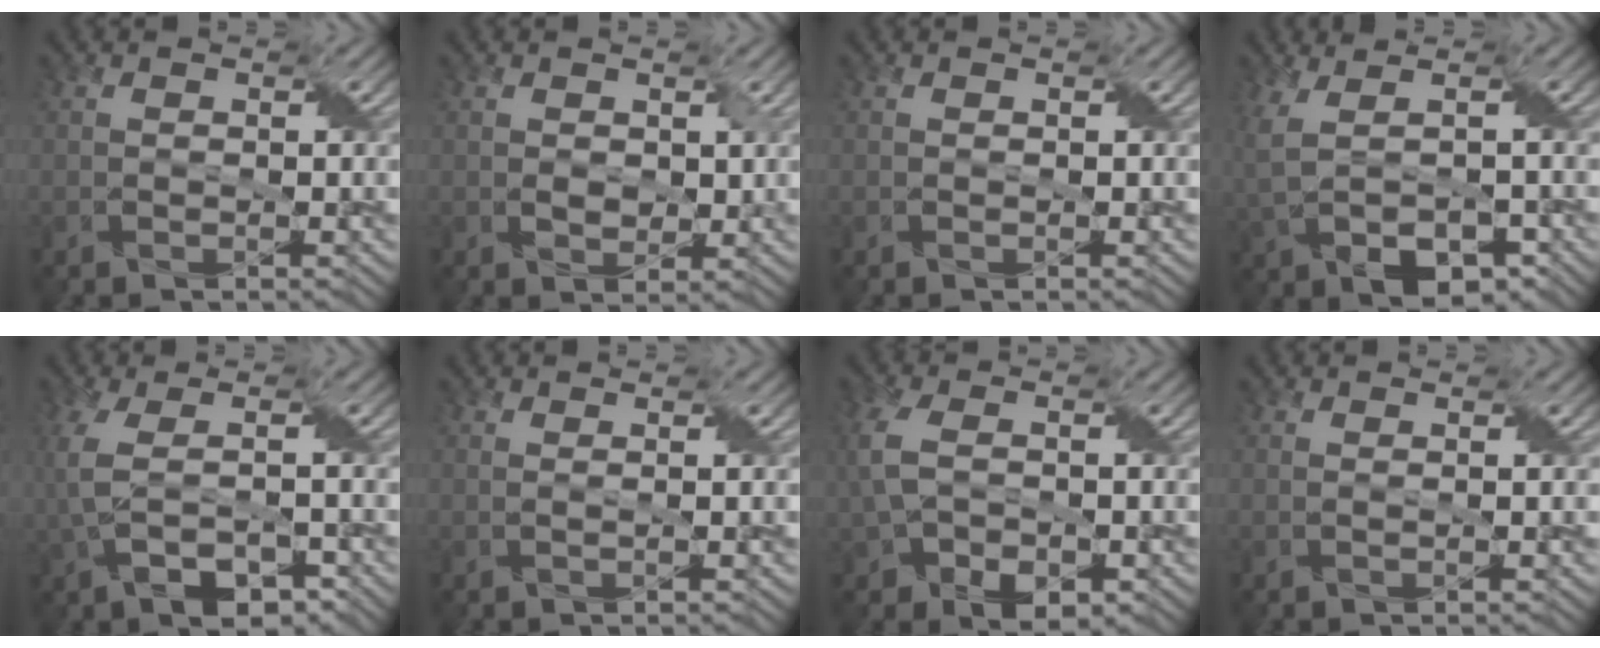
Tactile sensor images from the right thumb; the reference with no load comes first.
{"total": 2.2, "force": [0.6, 1.6, 1.4], "torque": [-0.030, -0.006, 0.015]}
{"total": 0.0}
{"total": 7.3, "force": [-0.5, 4.3, 5.9], "torque": [-0.131, -0.023, 0.016]}
{"total": 7.4, "force": [-1.4, 3.6, 6.3], "torque": [-0.152, -0.014, -0.023]}
{"total": 0.8, "force": [0.3, 0.2, 0.7], "torque": [-0.015, 0.005, -0.002]}
{"total": 7.7, "force": [-0.9, 5.2, 5.7], "torque": [-0.141, -0.016, -0.002]}
{"total": 0.6, "force": [0.3, 0.1, 0.5], "torque": [-0.010, 0.004, 0.000]}